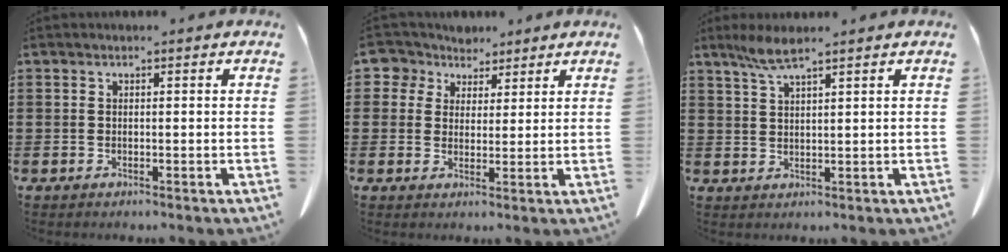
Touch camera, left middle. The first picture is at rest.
{"total": 4.9, "force": [3.3, 3.5, 0.5], "torque": [-0.038, -0.003, 0.060]}
{"total": 3.9, "force": [2.8, 0.3, 2.7], "torque": [-0.061, 0.001, 0.050]}